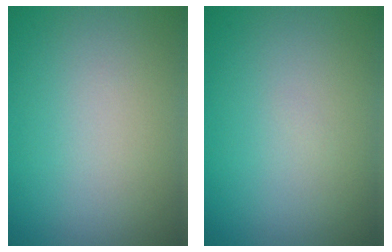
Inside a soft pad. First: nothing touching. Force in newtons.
{"total": 0.0}